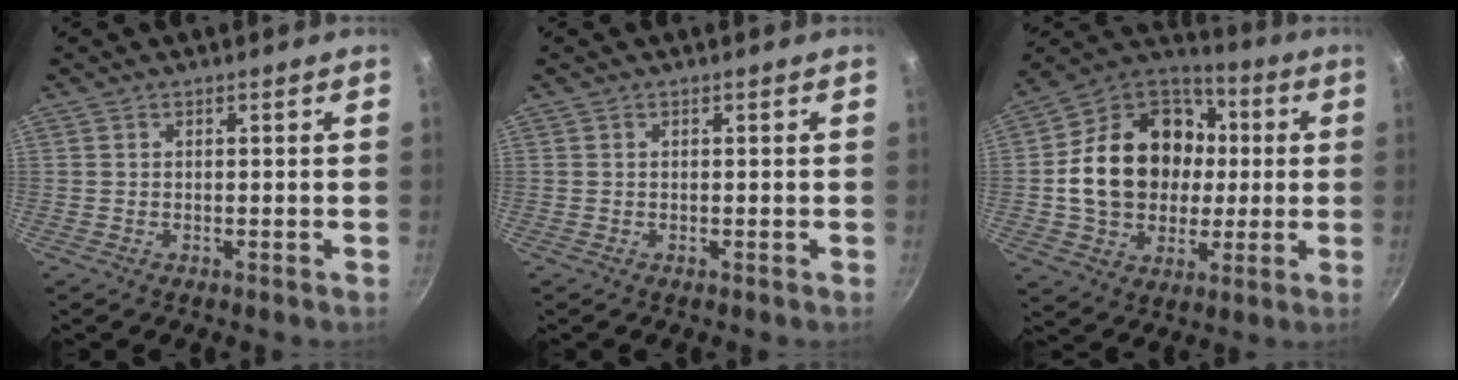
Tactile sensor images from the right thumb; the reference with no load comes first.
{"total": 0.0}
{"total": 22.7, "force": [1.0, 18.1, 13.7], "torque": [-0.219, 0.038, 0.021]}